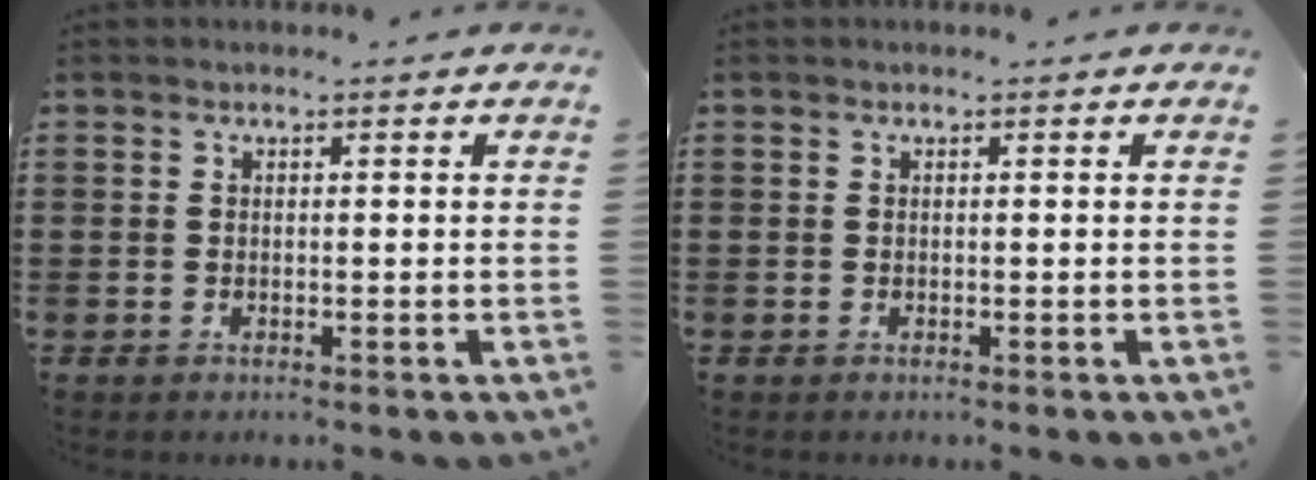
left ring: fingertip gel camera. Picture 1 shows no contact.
{"total": 0.0}